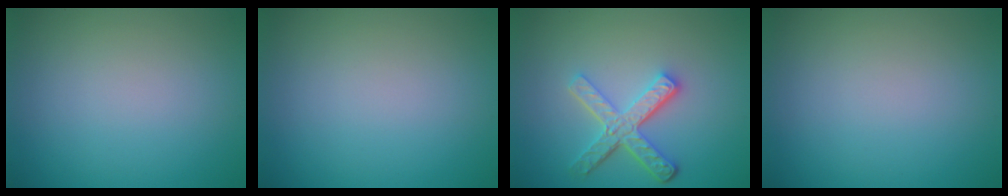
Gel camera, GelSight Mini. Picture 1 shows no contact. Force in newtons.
{"total": 0.0}
{"total": 4.5, "press": 3.3, "slide": 3.0}
{"total": 0.0}